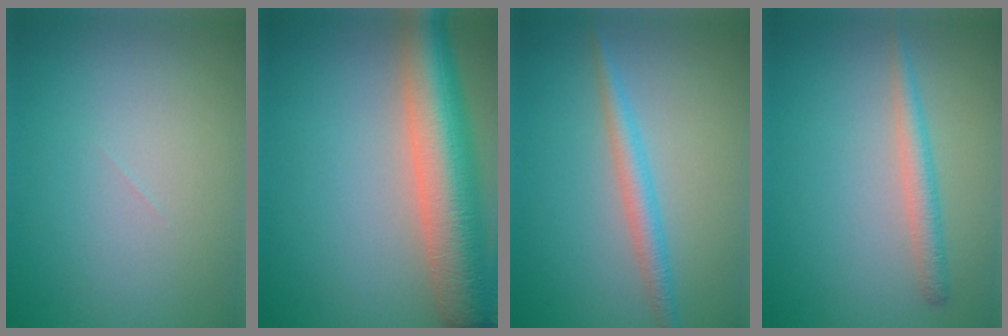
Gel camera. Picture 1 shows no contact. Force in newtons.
{"total": 9.7, "press": 9.6, "slide": 0.5}
{"total": 2.4, "press": 2.4, "slide": 0.0}
{"total": 2.2, "press": 2.2, "slide": 0.1}